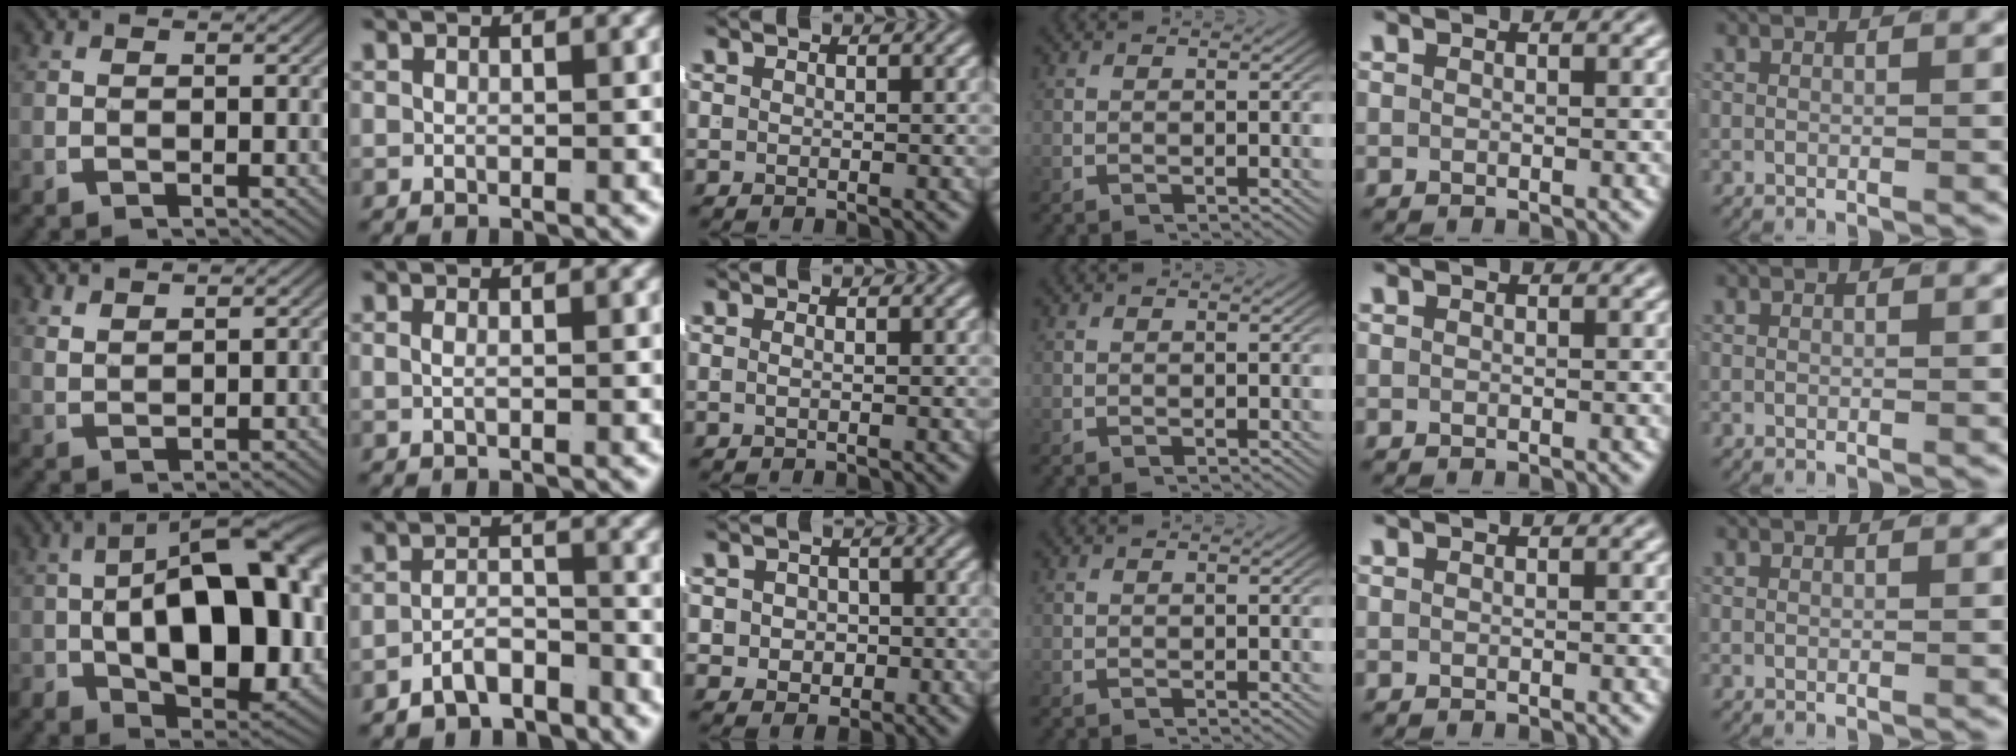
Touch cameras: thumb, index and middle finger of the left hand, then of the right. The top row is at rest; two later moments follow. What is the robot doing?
{"motion": "lift_and_place", "object": "jacket"}